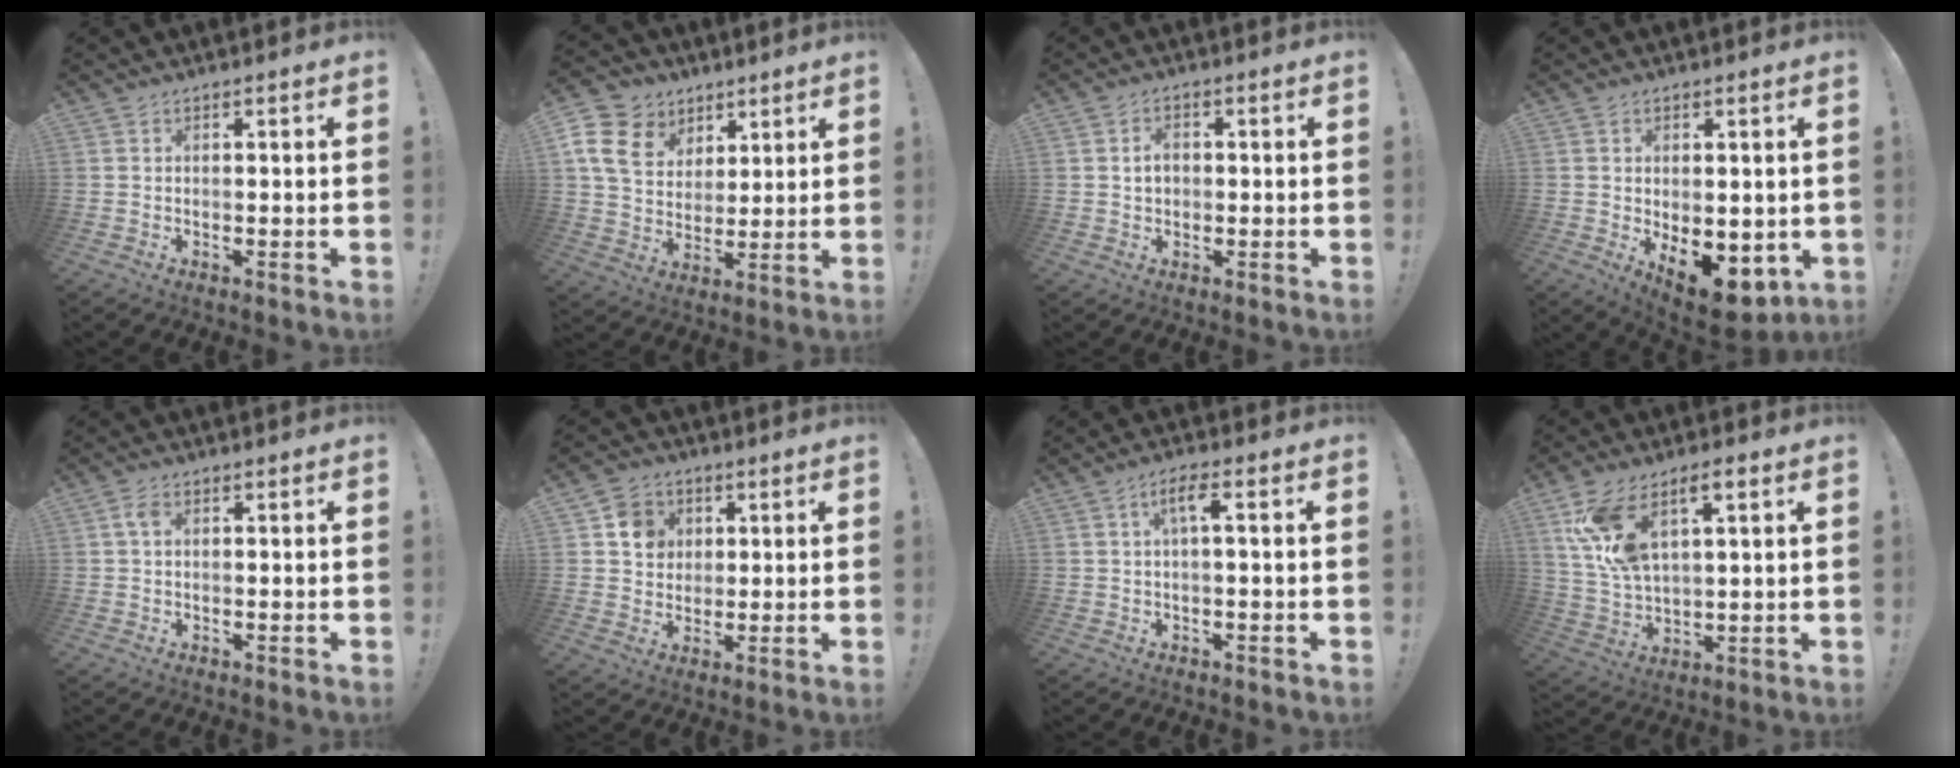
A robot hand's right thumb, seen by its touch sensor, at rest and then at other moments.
{"total": 14.7, "force": [6.8, 11.2, 6.5], "torque": [-0.107, -0.031, 0.138]}
{"total": 3.5, "force": [0.4, 2.4, 2.5], "torque": [-0.035, 0.001, 0.004]}
{"total": 9.6, "force": [-2.9, 6.1, 6.8], "torque": [-0.057, 0.014, -0.041]}
{"total": 3.1, "force": [0.8, 1.9, 2.3], "torque": [-0.042, 0.006, 0.015]}
{"total": 8.4, "force": [2.5, 7.6, 2.5], "torque": [-0.026, -0.007, 0.051]}
{"total": 4.9, "force": [0.7, 1.0, 4.7], "torque": [-0.089, 0.006, 0.007]}
{"total": 12.8, "force": [6.3, 6.4, 9.1], "torque": [-0.177, -0.017, 0.117]}